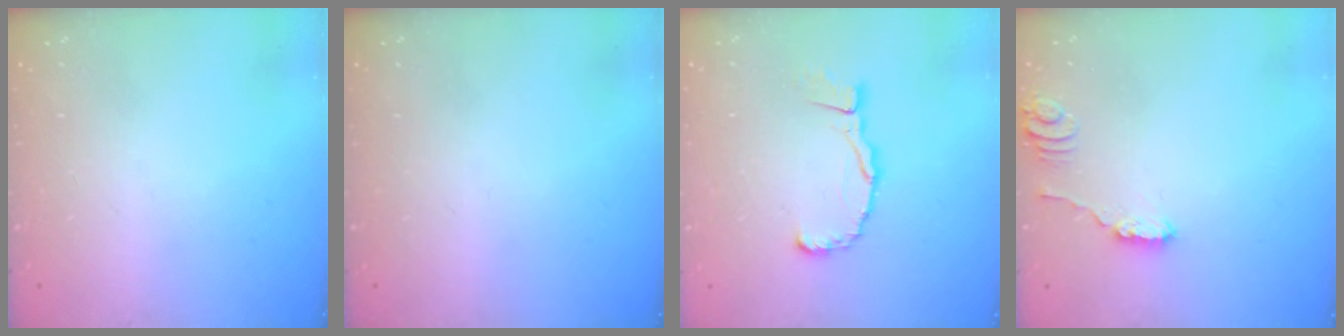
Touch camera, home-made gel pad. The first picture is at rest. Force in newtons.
{"total": 0.0}
{"total": 9.0, "press": 8.9, "slide": 1.1}
{"total": 1.6, "press": 1.5, "slide": 0.1}